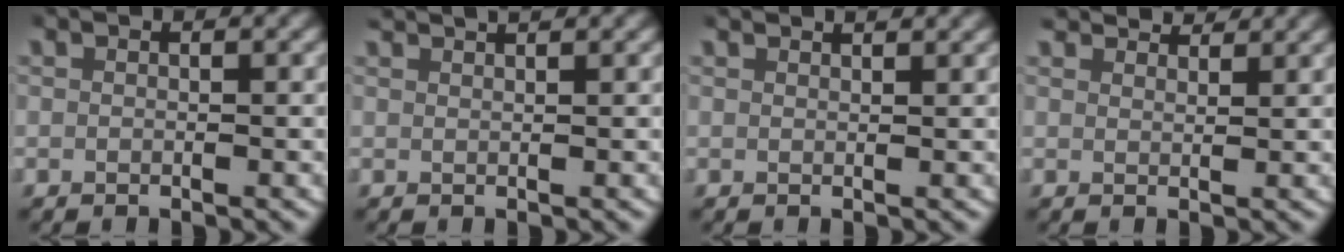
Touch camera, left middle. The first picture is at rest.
{"total": 1.7, "force": [1.6, 0.0, 0.5], "torque": [-0.010, 0.006, 0.026]}
{"total": 1.5, "force": [1.5, -0.1, 0.3], "torque": [0.002, 0.001, 0.021]}
{"total": 3.0, "force": [2.9, 0.3, 0.6], "torque": [-0.005, 0.003, 0.048]}